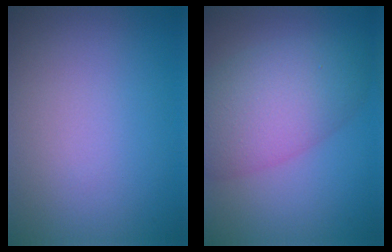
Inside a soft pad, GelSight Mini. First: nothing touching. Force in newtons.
{"total": 7.7, "press": 7.7, "slide": 0.0}